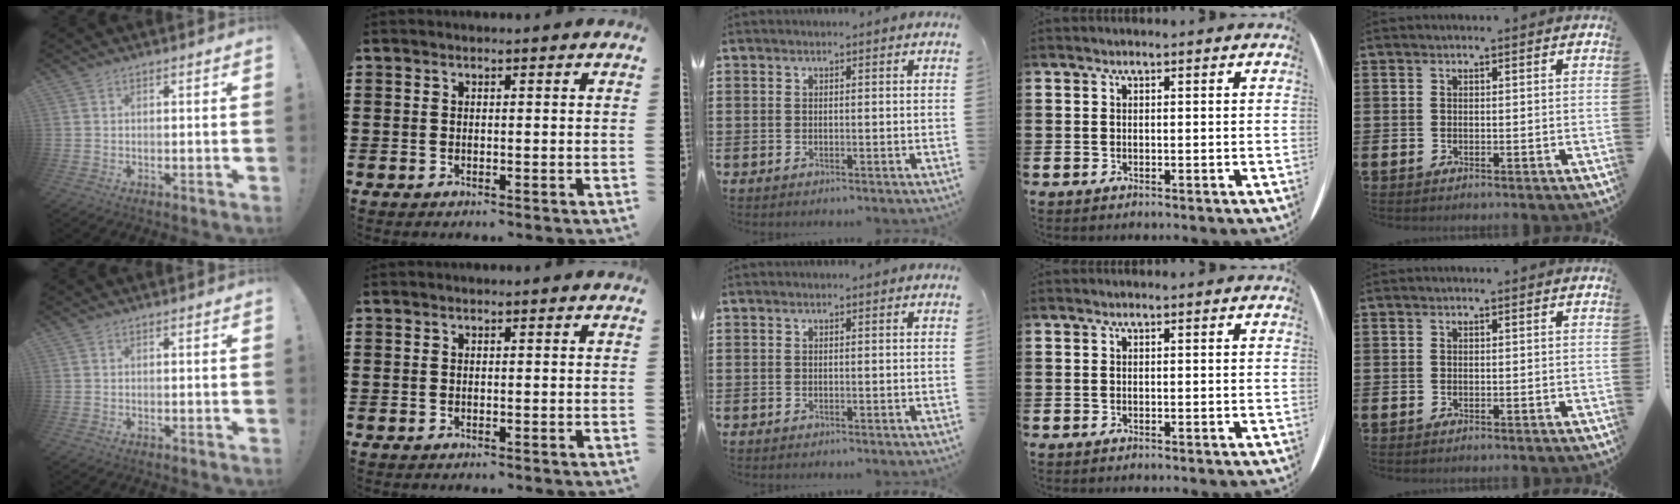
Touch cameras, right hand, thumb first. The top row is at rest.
{}